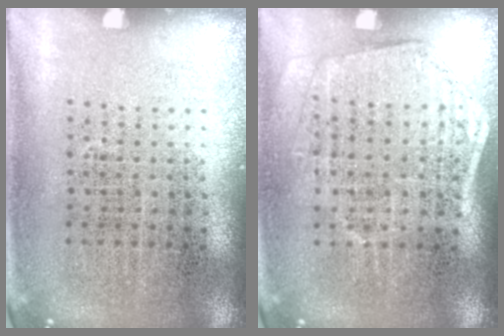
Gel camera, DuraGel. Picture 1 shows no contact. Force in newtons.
{"total": 1.5, "press": 1.4, "slide": 0.5}